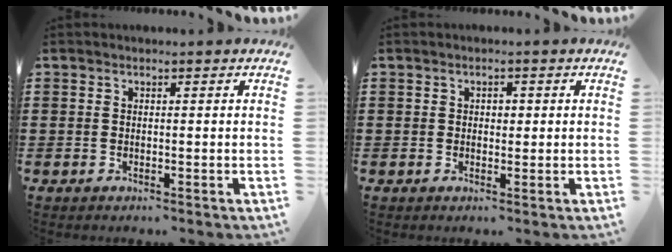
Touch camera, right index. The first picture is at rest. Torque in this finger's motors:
{"motor_torque": [0.29, -0.21, 0.01, 0.03]}